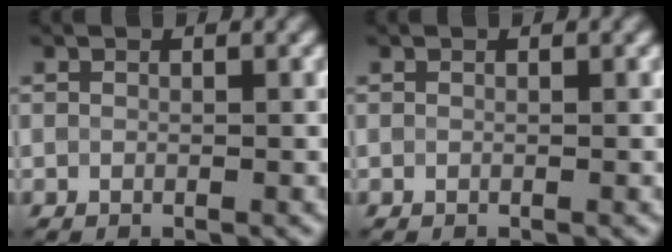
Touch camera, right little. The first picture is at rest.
{"total": 0.0}